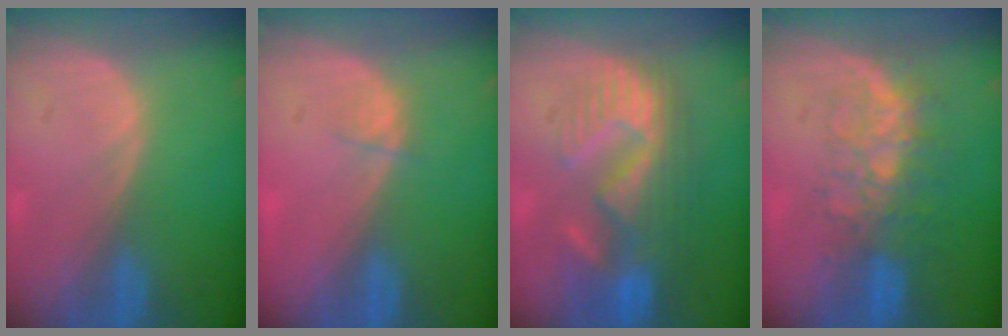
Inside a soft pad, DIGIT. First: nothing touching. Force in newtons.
{"total": 1.1, "press": 1.0, "slide": 0.4}
{"total": 10.8, "press": 9.8, "slide": 4.5}
{"total": 8.2, "press": 7.0, "slide": 4.1}